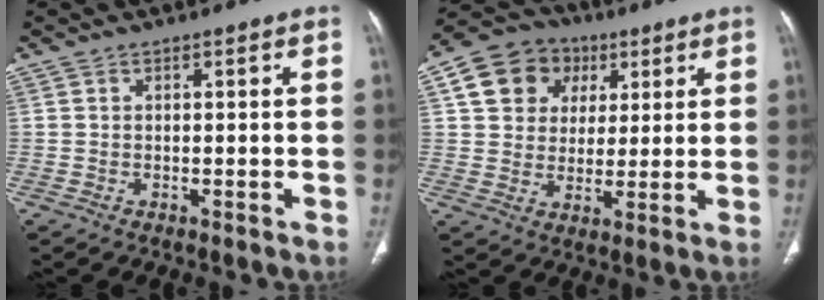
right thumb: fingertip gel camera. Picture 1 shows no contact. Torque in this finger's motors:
{"motor_torque": [-1.40, 1.46, 0.30, -0.19, 0.30]}